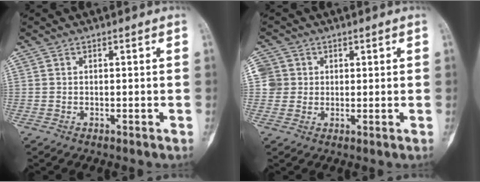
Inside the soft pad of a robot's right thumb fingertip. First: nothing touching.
{"total": 4.4, "force": [0.9, 4.3, 0.2], "torque": [0.035, 0.005, 0.013]}